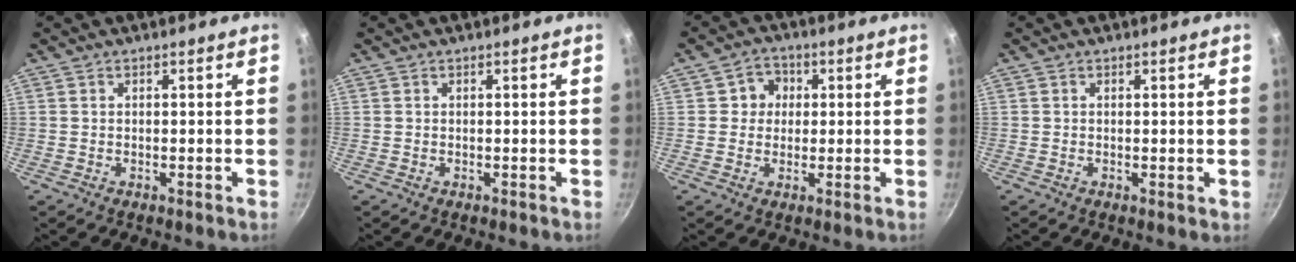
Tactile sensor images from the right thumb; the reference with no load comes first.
{"total": 0.0}
{"total": 2.2, "force": [0.5, 2.0, 0.8], "torque": [0.001, 0.002, 0.004]}
{"total": 0.7, "force": [0.1, 0.2, 0.7], "torque": [-0.012, -0.004, 0.000]}